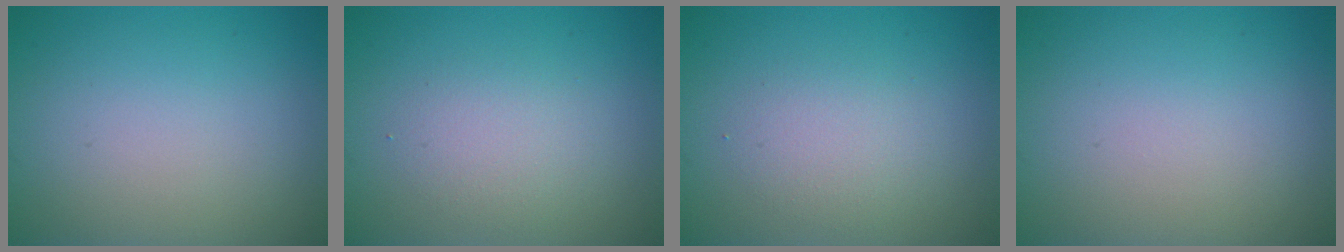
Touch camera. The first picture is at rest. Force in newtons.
{"total": 2.1, "press": 2.1, "slide": 0.2}
{"total": 2.1, "press": 2.1, "slide": 0.2}
{"total": 0.0}